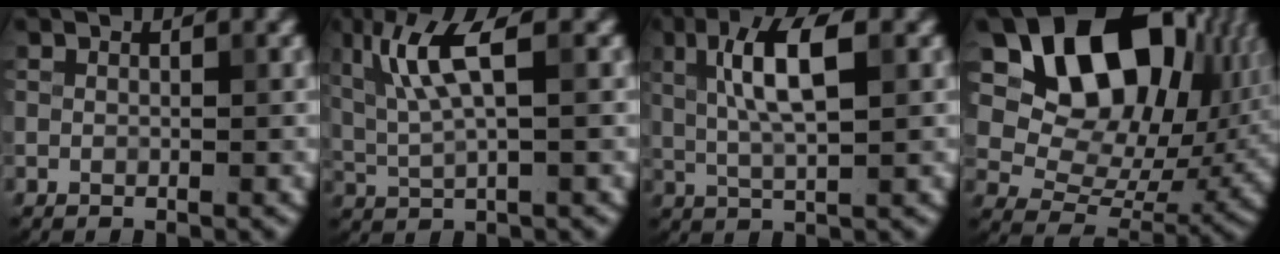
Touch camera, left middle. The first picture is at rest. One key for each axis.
{"total": 5.1, "fx": 1.6, "fy": 1.2, "fz": 4.7, "tx": -0.102, "ty": 0.002, "tz": 0.034}
{"total": 5.9, "fx": 1.4, "fy": 1.7, "fz": 5.4, "tx": -0.102, "ty": 0.008, "tz": 0.026}
{"total": 15.5, "fx": 6.3, "fy": 10.1, "fz": 9.9, "tx": -0.151, "ty": 0.015, "tz": 0.118}